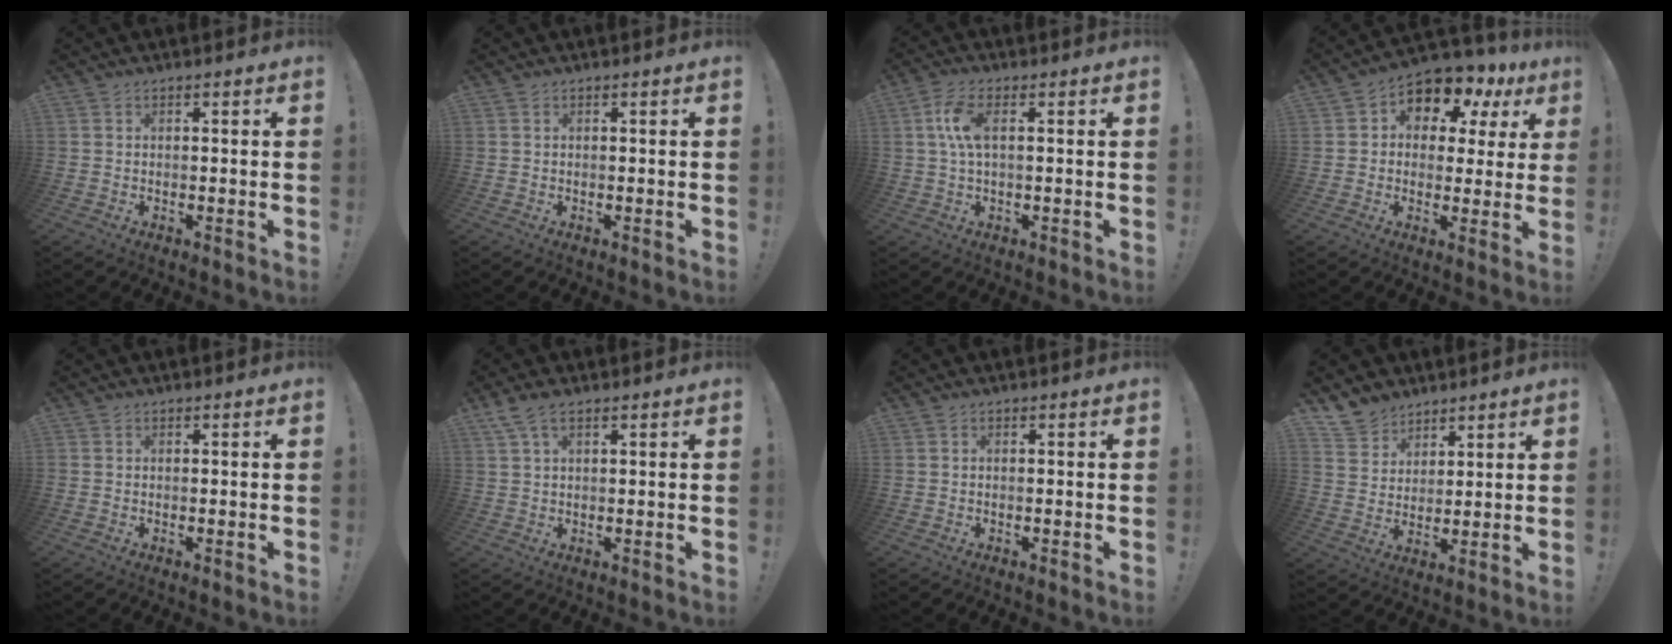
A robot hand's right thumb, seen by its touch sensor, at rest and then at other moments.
{"total": 0.0}
{"total": 7.4, "force": [1.1, 3.0, 6.7], "torque": [-0.127, -0.003, 0.020]}
{"total": 8.0, "force": [4.2, 5.7, 3.7], "torque": [-0.056, -0.040, 0.076]}
{"total": 0.0}
{"total": 5.0, "force": [3.0, 2.3, 3.4], "torque": [-0.060, -0.005, 0.057]}
{"total": 0.0}
{"total": 8.6, "force": [6.9, 5.0, 1.0], "torque": [-0.022, -0.051, 0.138]}